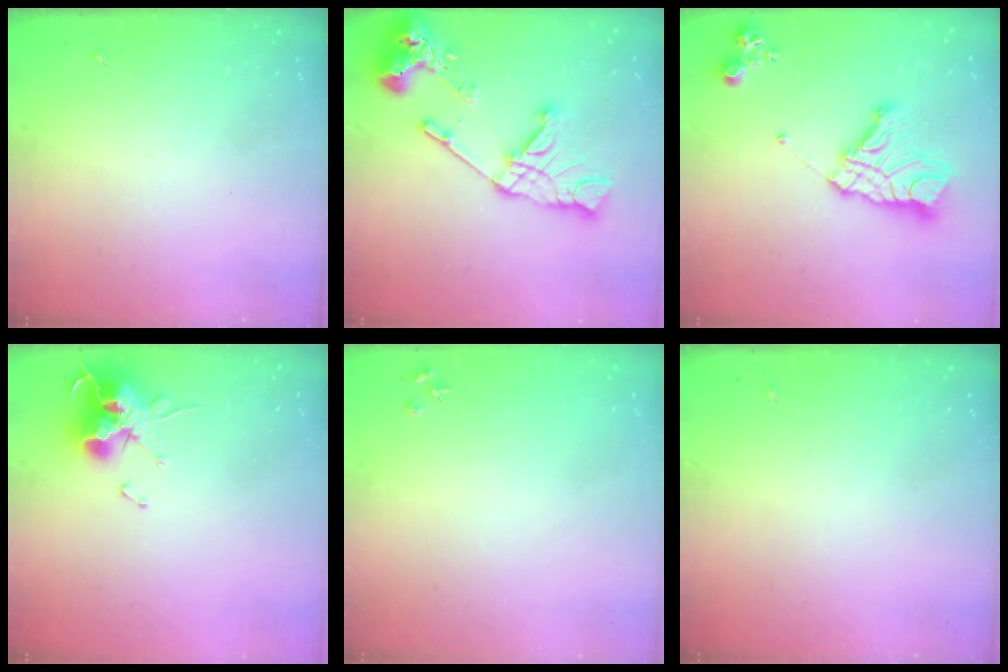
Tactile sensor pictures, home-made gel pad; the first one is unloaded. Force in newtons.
{"total": 19.0, "press": 18.8, "slide": 2.2}
{"total": 16.0, "press": 15.9, "slide": 1.4}
{"total": 14.9, "press": 14.9, "slide": 0.9}
{"total": 3.1, "press": 3.1, "slide": 0.4}
{"total": 0.0}